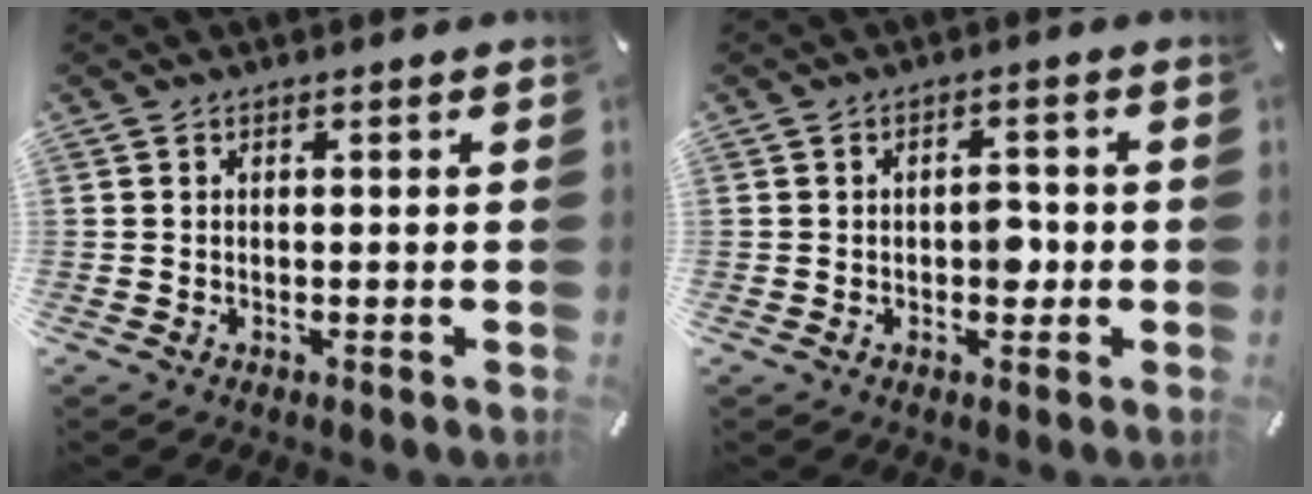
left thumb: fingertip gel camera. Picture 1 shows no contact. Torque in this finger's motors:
{"motor_torque": [0.35, 1.00, 0.37, -0.15, 0.15]}